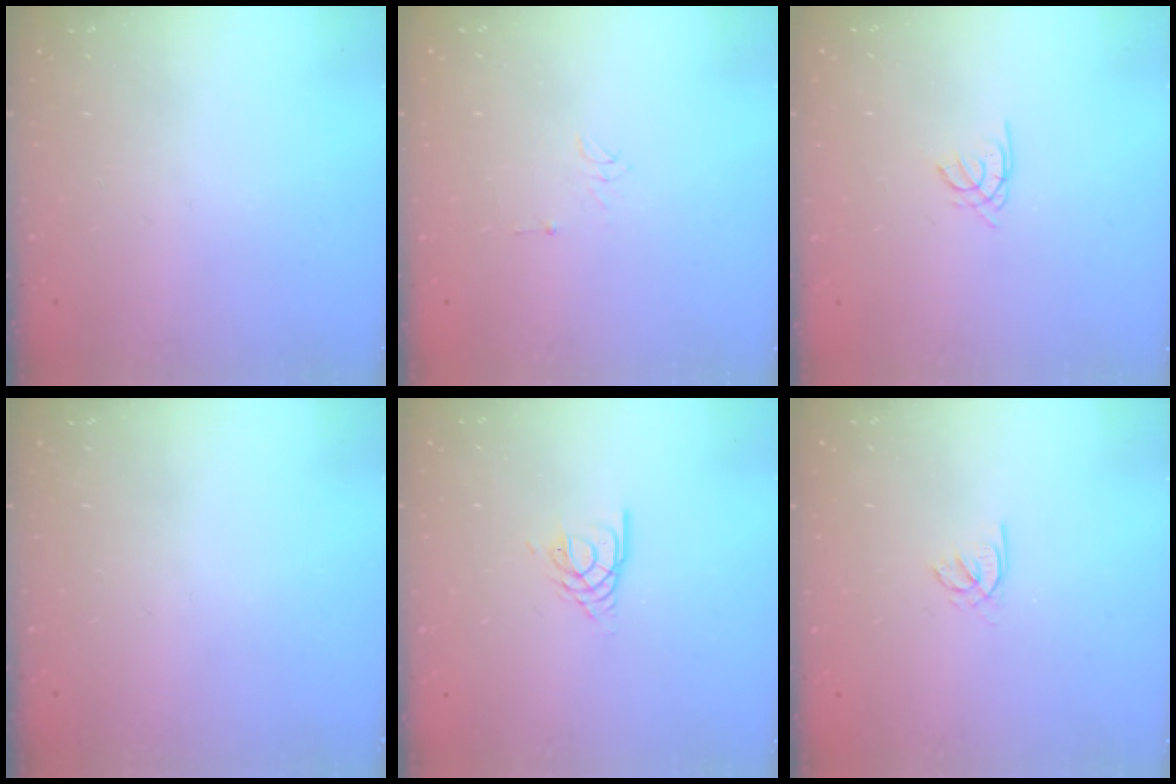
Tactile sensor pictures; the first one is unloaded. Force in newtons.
{"total": 6.3, "press": 6.3, "slide": 0.7}
{"total": 1.7, "press": 1.6, "slide": 0.4}
{"total": 0.0}
{"total": 2.6, "press": 2.5, "slide": 0.4}
{"total": 1.7, "press": 1.6, "slide": 0.4}